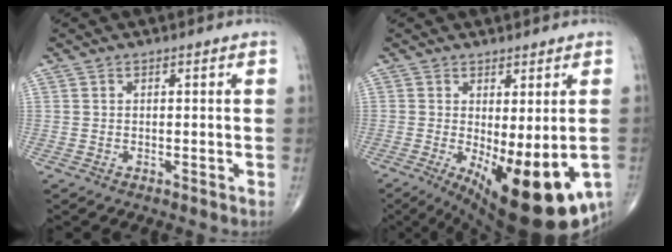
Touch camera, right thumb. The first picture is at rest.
{"total": 18.8, "force": [-5.7, 6.9, 16.6], "torque": [-0.207, -0.030, -0.063]}